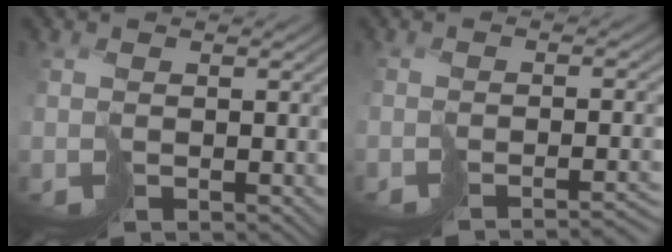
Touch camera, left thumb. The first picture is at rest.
{"total": 3.6, "force": [-3.1, -0.1, 1.8], "torque": [-0.014, -0.010, -0.041]}